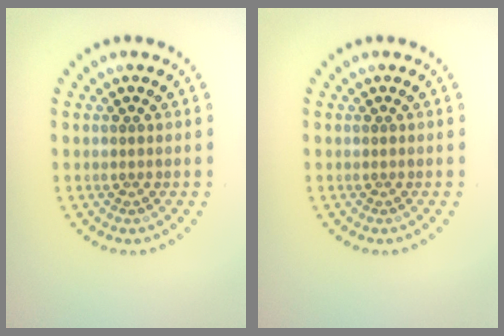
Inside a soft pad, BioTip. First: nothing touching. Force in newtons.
{"total": 0.0}